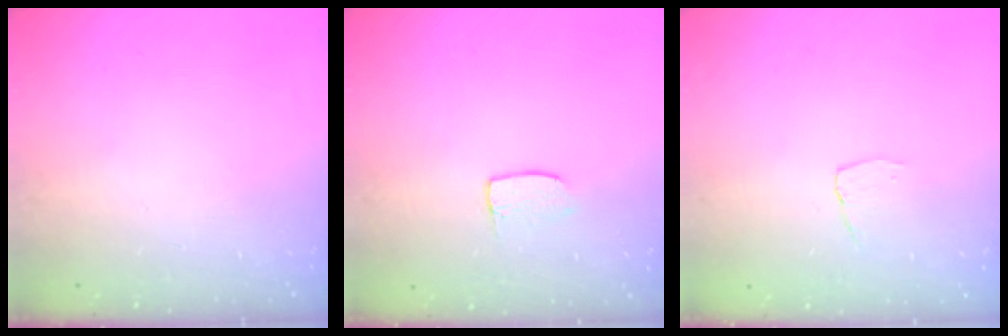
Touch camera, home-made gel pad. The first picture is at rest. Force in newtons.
{"total": 4.2, "press": 4.2, "slide": 0.3}
{"total": 3.6, "press": 3.6, "slide": 0.3}